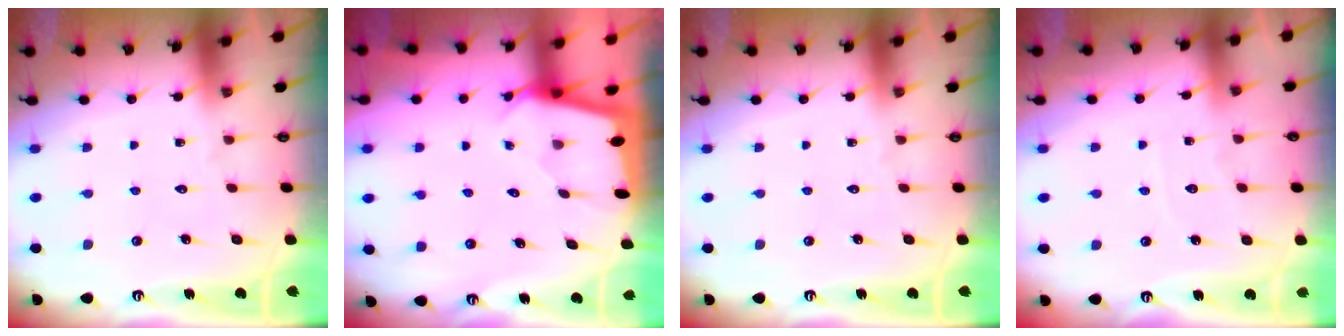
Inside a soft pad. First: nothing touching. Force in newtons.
{"total": 1.7, "press": 1.7, "slide": 0.2}
{"total": 0.0}
{"total": 4.0, "press": 4.0, "slide": 0.6}